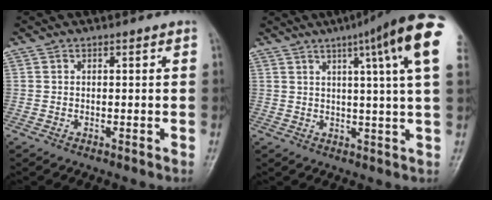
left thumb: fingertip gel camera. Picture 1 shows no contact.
{"total": 17.2, "force": [8.0, 1.2, 15.1], "torque": [-0.202, -0.012, 0.089]}